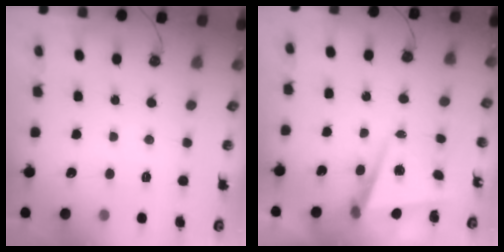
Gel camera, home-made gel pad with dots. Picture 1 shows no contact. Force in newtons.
{"total": 5.2, "press": 5.0, "slide": 1.1}